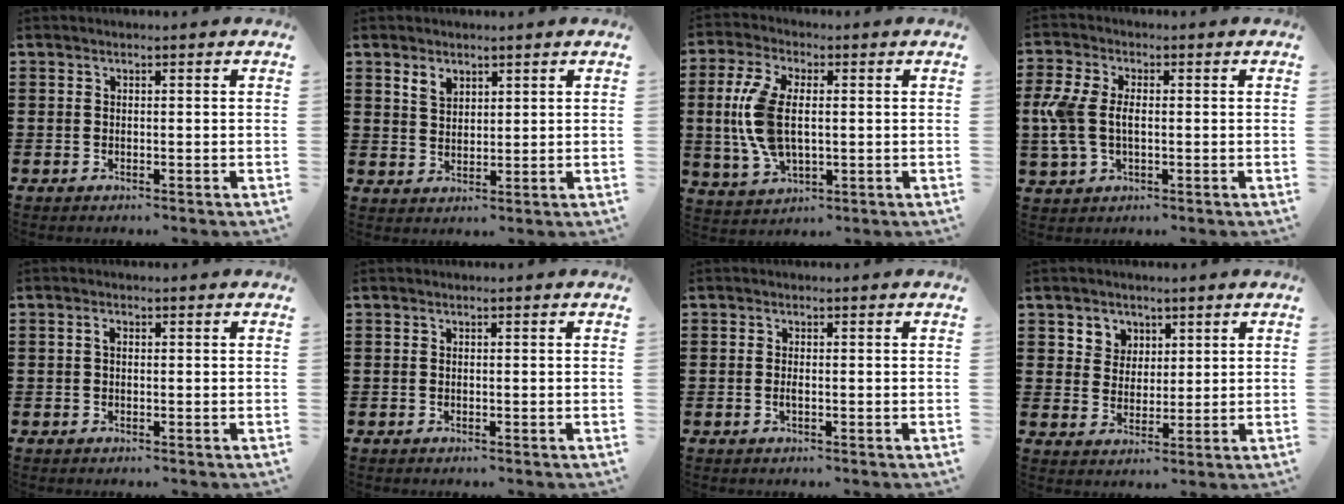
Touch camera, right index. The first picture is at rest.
{"total": 2.8, "force": [2.0, 1.7, 1.1], "torque": [-0.027, 0.004, 0.037]}
{"total": 9.5, "force": [0.2, 4.9, 8.2], "torque": [-0.201, -0.001, -0.006]}
{"total": 6.2, "force": [-0.2, 3.7, 4.9], "torque": [-0.140, -0.004, -0.016]}
{"total": 1.1, "force": [0.2, 0.6, 0.9], "torque": [-0.019, 0.005, 0.001]}
{"total": 0.0}
{"total": 0.8, "force": [-0.2, 0.1, 0.7], "torque": [-0.014, -0.004, -0.003]}
{"total": 3.9, "force": [2.1, 3.4, -0.1], "torque": [-0.019, 0.012, 0.037]}